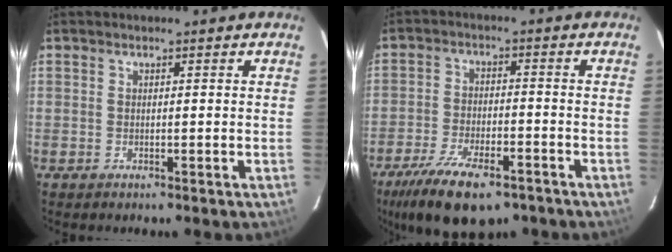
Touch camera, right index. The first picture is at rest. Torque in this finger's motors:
{"motor_torque": [1.15, -0.91, 0.47, 0.11]}